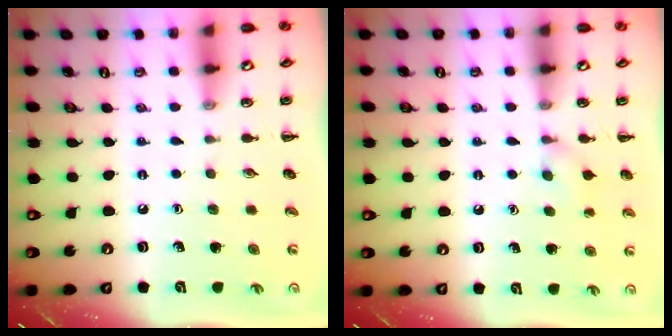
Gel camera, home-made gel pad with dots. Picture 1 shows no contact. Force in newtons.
{"total": 6.7, "press": 6.5, "slide": 1.8}